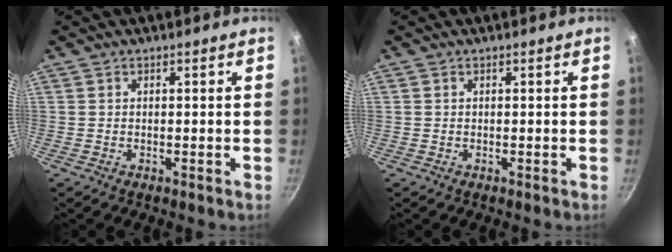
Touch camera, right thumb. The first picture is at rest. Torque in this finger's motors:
{"motor_torque": [0.23, 0.01, 0.06, 0.21, -0.04]}